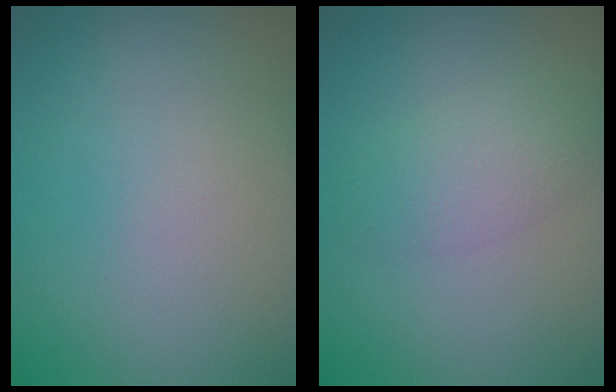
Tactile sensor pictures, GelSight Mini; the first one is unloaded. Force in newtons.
{"total": 3.0, "press": 3.0, "slide": 0.2}